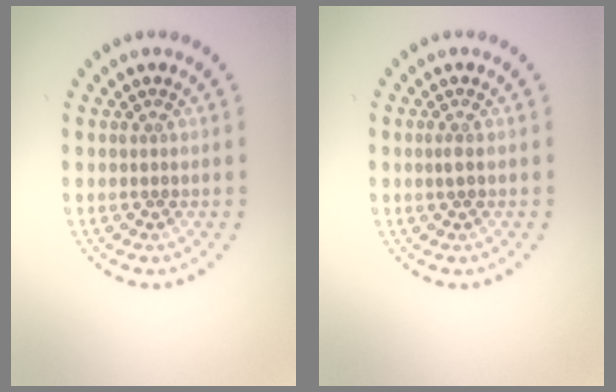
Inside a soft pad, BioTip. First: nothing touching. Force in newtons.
{"total": 0.7, "press": 0.6, "slide": 0.3}